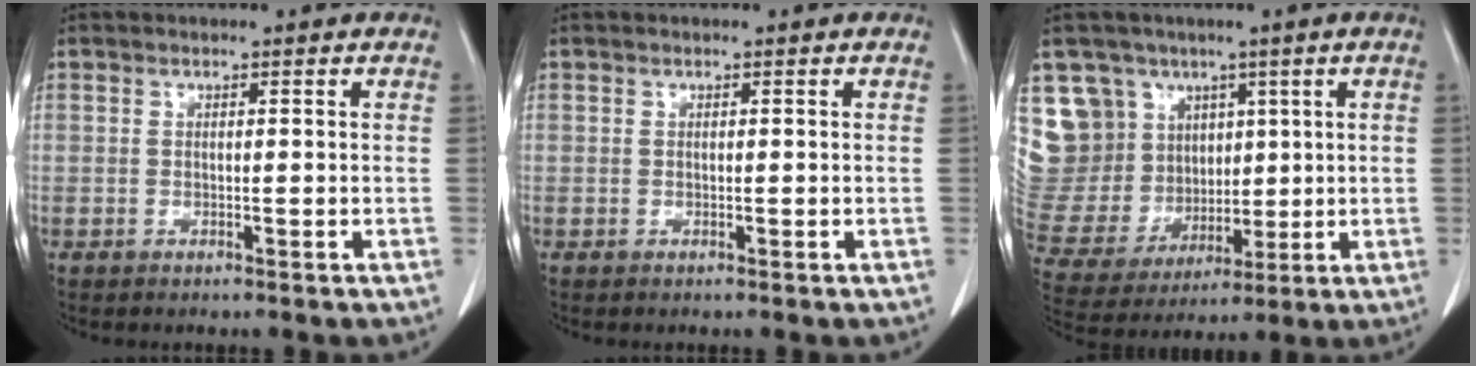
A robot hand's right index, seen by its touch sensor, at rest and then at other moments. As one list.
[{"total": 0.0}, {"total": 14.0, "force": [7.1, 11.7, 2.5], "torque": [-0.083, 0.060, 0.166]}]